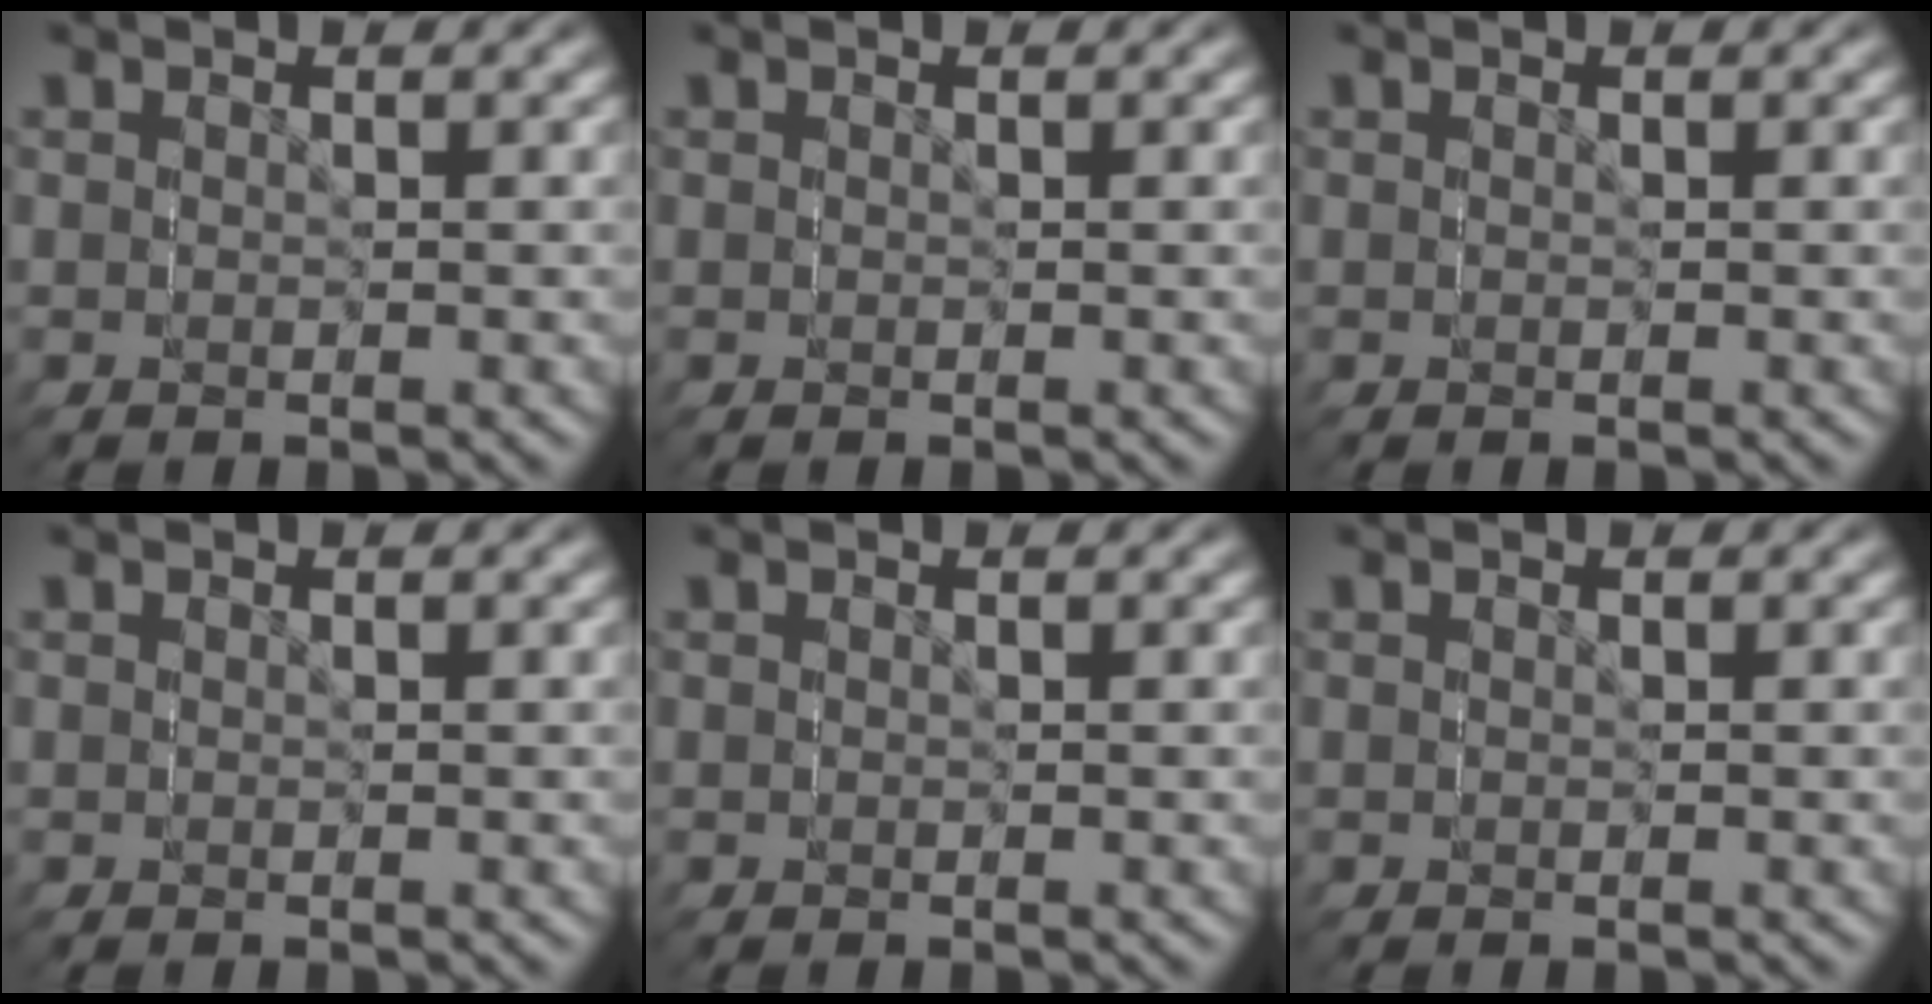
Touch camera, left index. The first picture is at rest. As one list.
[{"total": 0.0}, {"total": 0.0}, {"total": 0.0}, {"total": 0.0}, {"total": 0.0}]